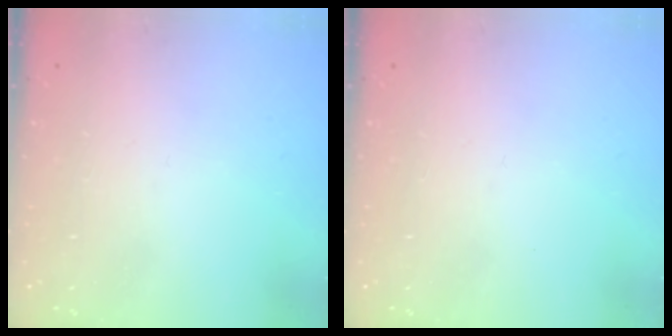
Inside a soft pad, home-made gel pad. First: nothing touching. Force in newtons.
{"total": 0.0}